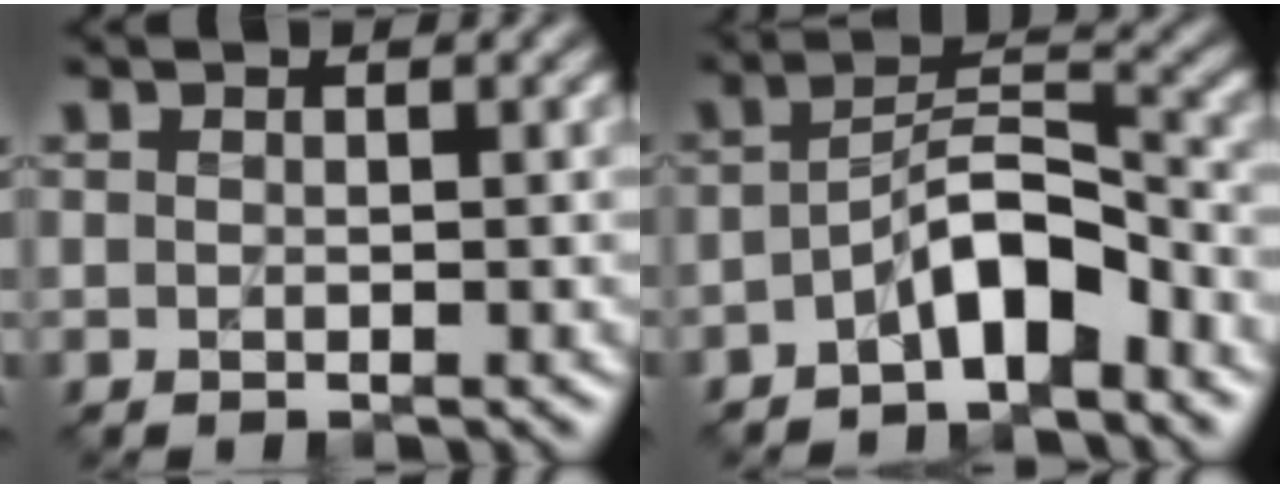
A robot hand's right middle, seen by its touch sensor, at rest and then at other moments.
{"total": 5.1, "force": [-2.9, 1.9, 3.8], "torque": [-0.061, 0.014, -0.056]}